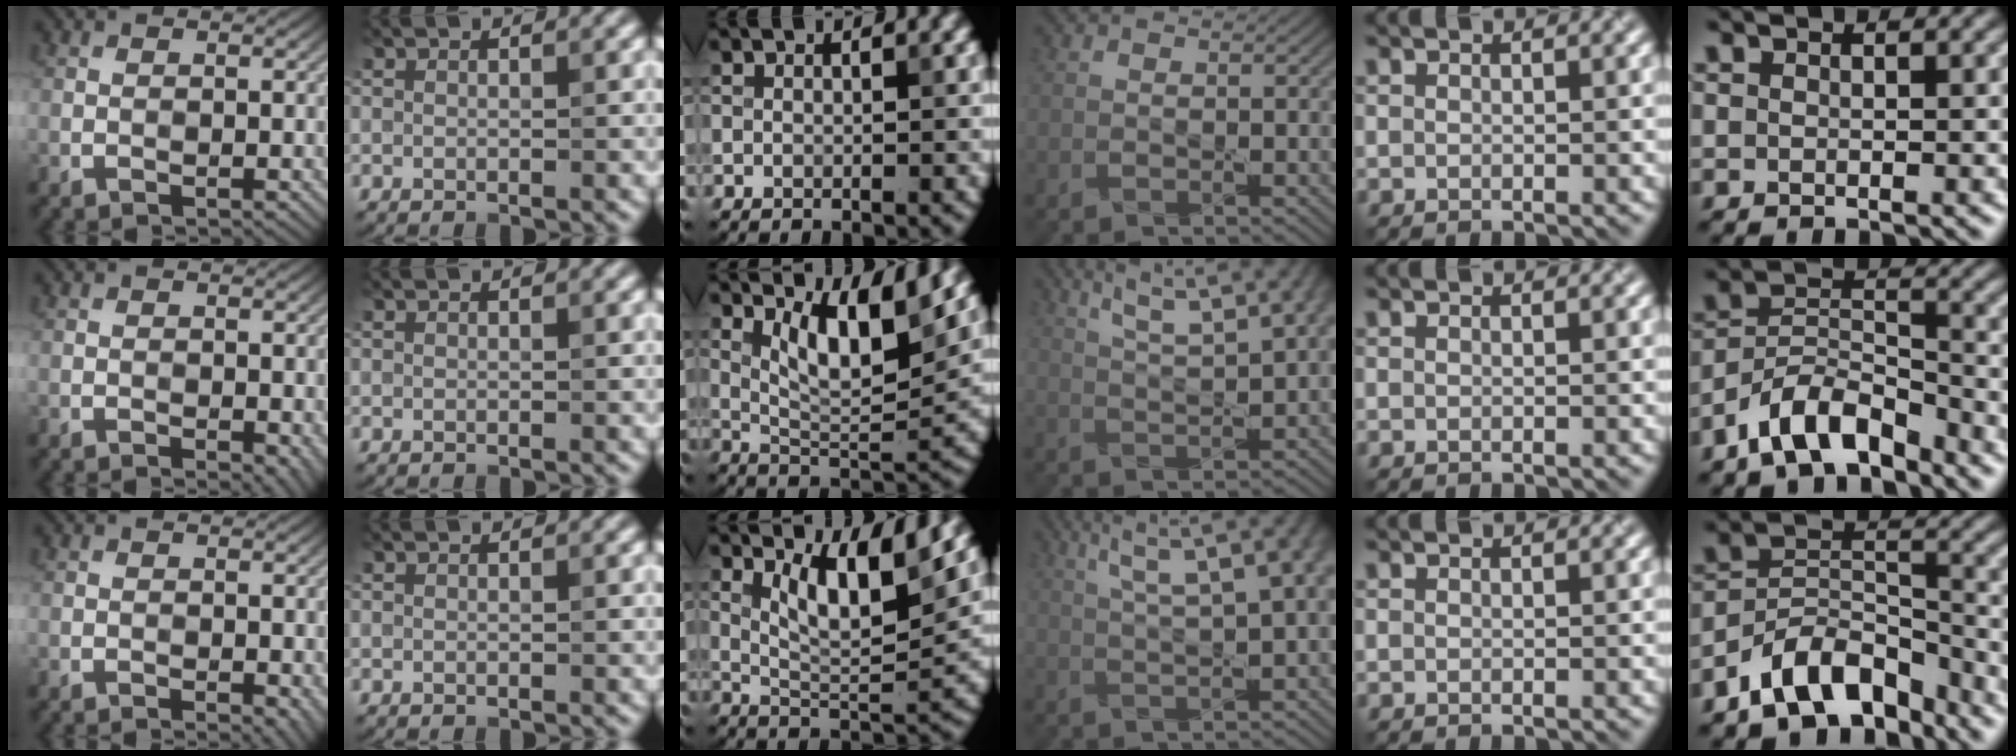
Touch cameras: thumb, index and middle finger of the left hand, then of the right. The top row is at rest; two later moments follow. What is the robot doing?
{"motion": "pour", "object": "sugar"}